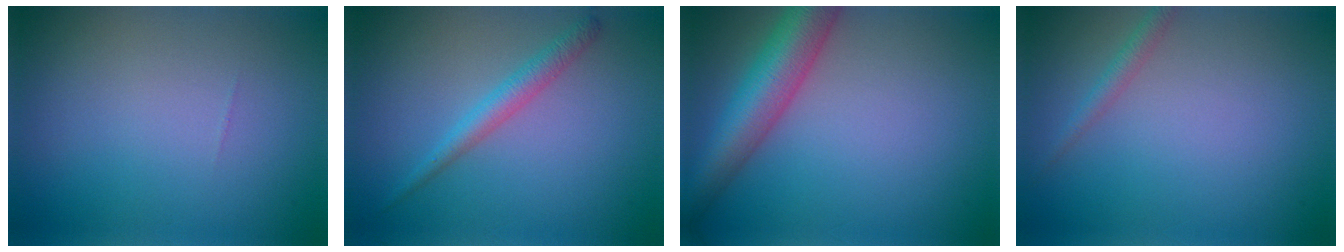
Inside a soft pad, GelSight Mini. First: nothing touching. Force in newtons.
{"total": 2.1, "press": 2.1, "slide": 0.1}
{"total": 6.8, "press": 6.8, "slide": 0.3}
{"total": 1.3, "press": 1.3, "slide": 0.1}